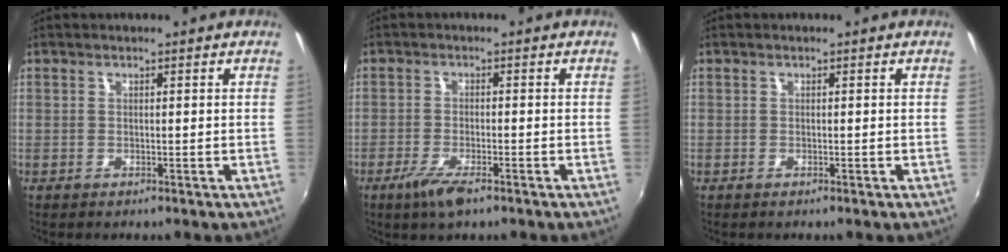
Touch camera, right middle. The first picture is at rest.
{"total": 4.8, "force": [-3.1, 1.0, 3.5], "torque": [-0.086, -0.012, -0.060]}
{"total": 0.0}